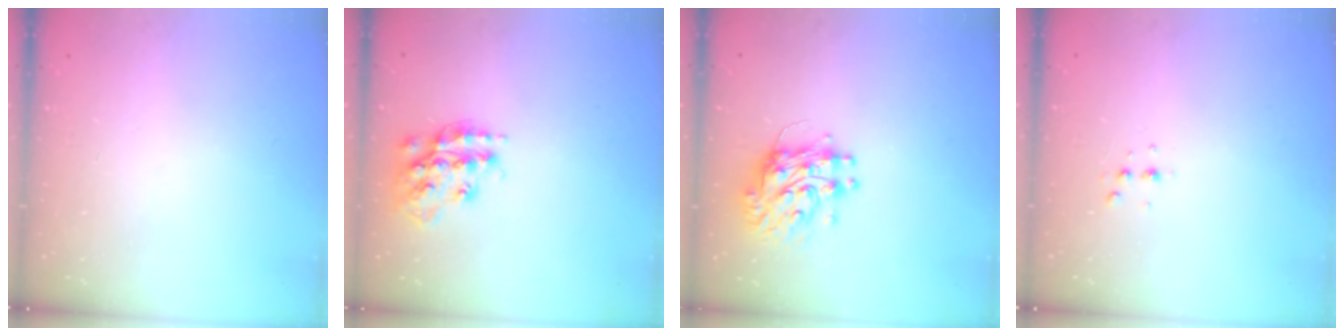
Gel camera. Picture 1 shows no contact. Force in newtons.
{"total": 16.1, "press": 16.1, "slide": 1.2}
{"total": 10.1, "press": 10.1, "slide": 1.0}
{"total": 3.1, "press": 3.1, "slide": 0.6}